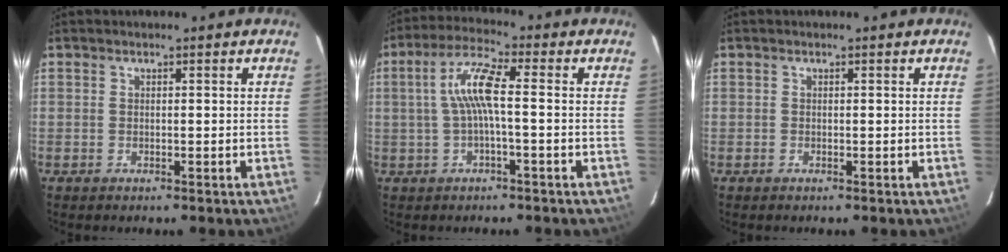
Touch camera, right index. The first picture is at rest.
{"total": 7.2, "force": [-0.2, 0.9, 7.1], "torque": [-0.152, 0.014, -0.002]}
{"total": 0.0}